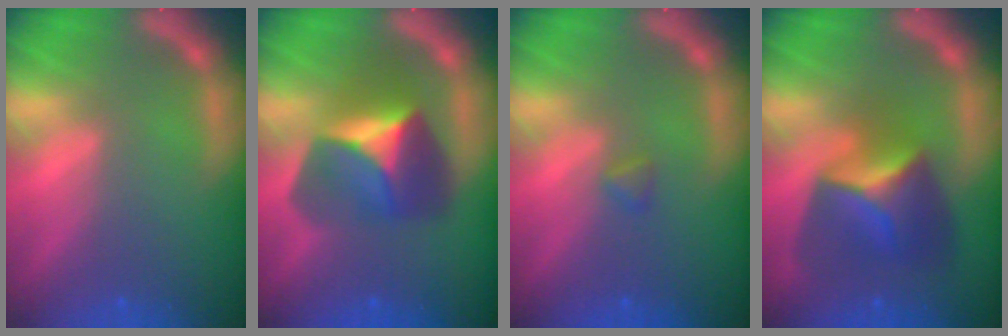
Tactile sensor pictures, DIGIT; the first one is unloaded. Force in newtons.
{"total": 6.9}
{"total": 0.9}
{"total": 6.9}